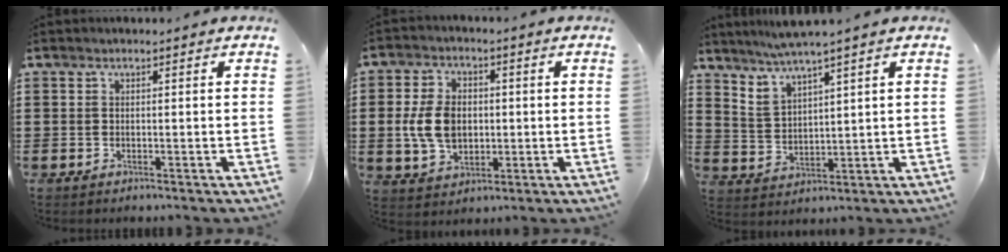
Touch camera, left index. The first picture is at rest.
{"total": 7.5, "force": [-0.2, 5.3, 5.4], "torque": [-0.127, 0.004, -0.011]}
{"total": 3.7, "force": [3.4, -0.3, 1.4], "torque": [-0.039, -0.016, 0.059]}